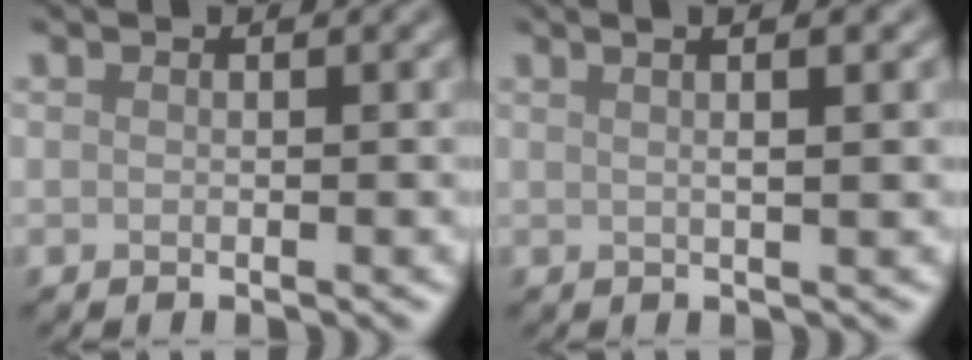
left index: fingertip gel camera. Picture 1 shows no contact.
{"total": 6.8, "force": [3.0, 2.9, 5.3], "torque": [-0.032, 0.041, 0.001]}